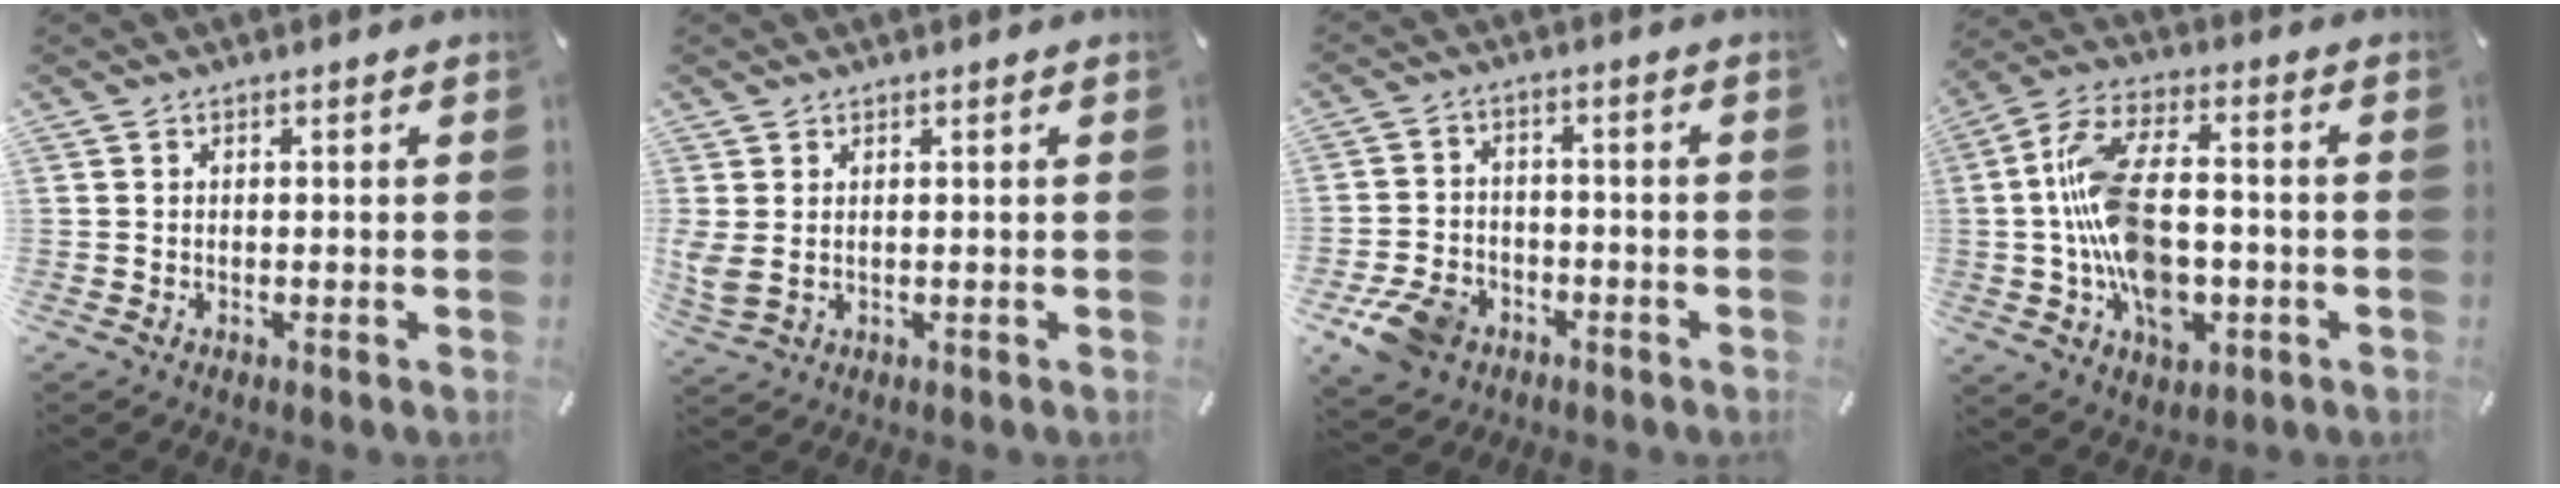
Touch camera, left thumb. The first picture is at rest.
{"total": 3.1, "force": [0.6, 1.6, 2.5], "torque": [-0.065, -0.006, 0.009]}
{"total": 9.5, "force": [-5.1, 6.9, 4.2], "torque": [-0.087, 0.028, -0.095]}
{"total": 16.8, "force": [-2.5, 10.2, 13.1], "torque": [-0.271, 0.016, -0.042]}